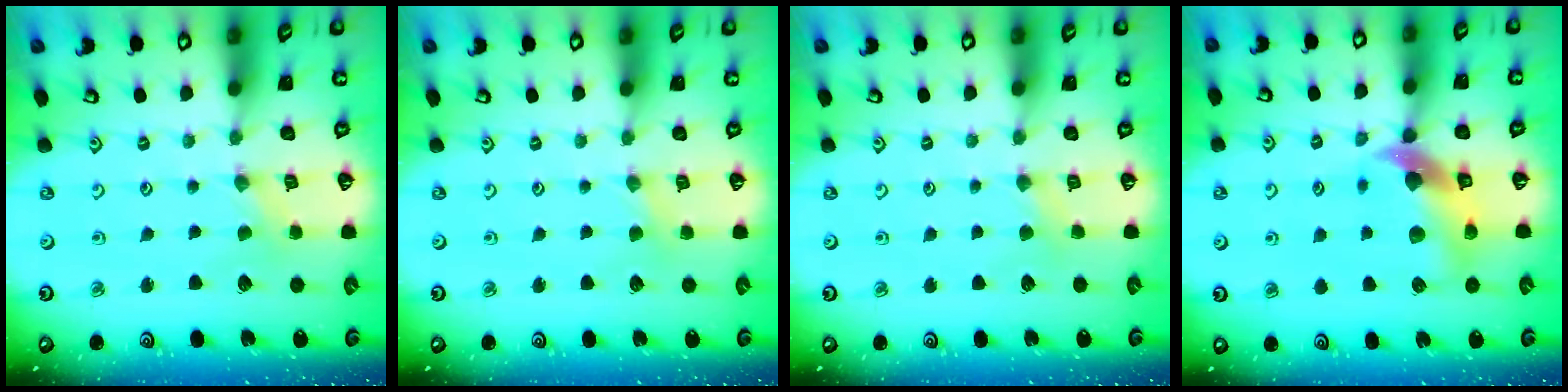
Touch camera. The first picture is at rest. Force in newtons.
{"total": 2.7, "press": 2.6, "slide": 0.5}
{"total": 3.3, "press": 3.2, "slide": 0.7}
{"total": 10.8, "press": 10.7, "slide": 1.4}